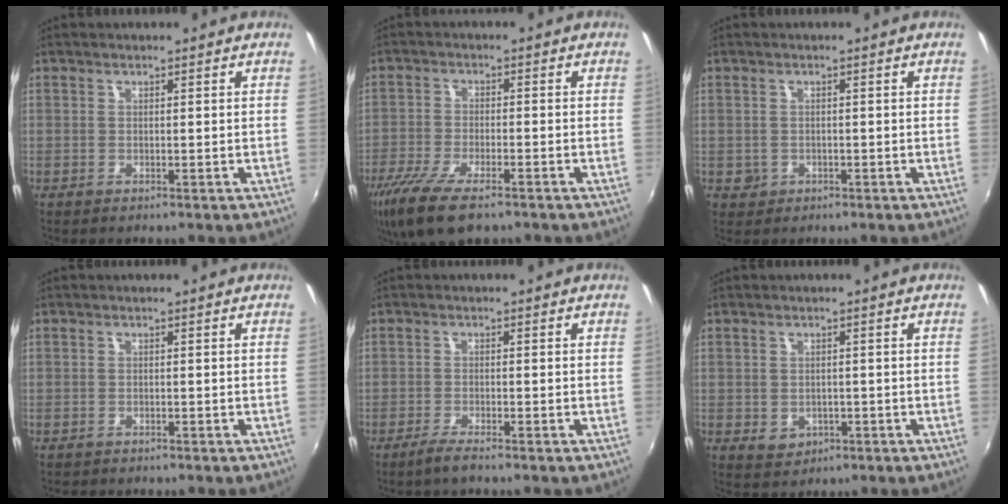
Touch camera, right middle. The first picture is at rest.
{"total": 12.0, "force": [-8.3, 3.7, 7.8], "torque": [-0.181, -0.043, -0.154]}
{"total": 2.0, "force": [-0.5, 1.9, 0.5], "torque": [-0.012, -0.003, -0.006]}
{"total": 0.8, "force": [-0.8, 0.2, 0.0], "torque": [-0.006, -0.001, -0.014]}
{"total": 2.9, "force": [-2.3, -0.1, 1.7], "torque": [-0.050, -0.006, -0.048]}
{"total": 3.2, "force": [-0.8, 2.7, 1.4], "torque": [-0.029, -0.002, -0.006]}